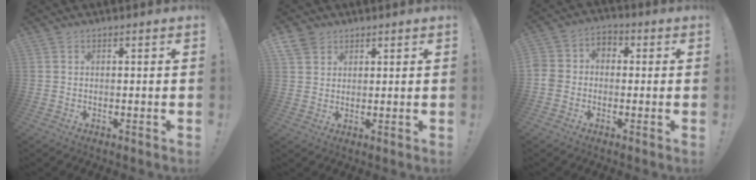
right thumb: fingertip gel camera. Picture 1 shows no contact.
{"total": 4.9, "force": [3.3, 3.5, 1.2], "torque": [-0.029, -0.013, 0.065]}
{"total": 6.2, "force": [-2.6, 5.2, 2.1], "torque": [-0.044, 0.029, -0.049]}